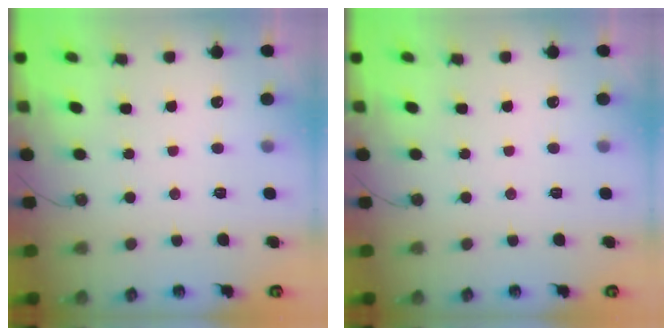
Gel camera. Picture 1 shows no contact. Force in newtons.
{"total": 0.0}